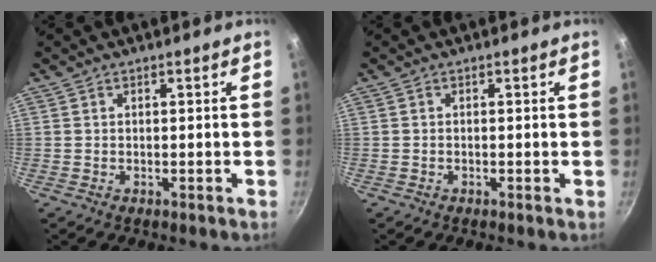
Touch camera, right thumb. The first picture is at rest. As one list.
[{"total": 0.0}]